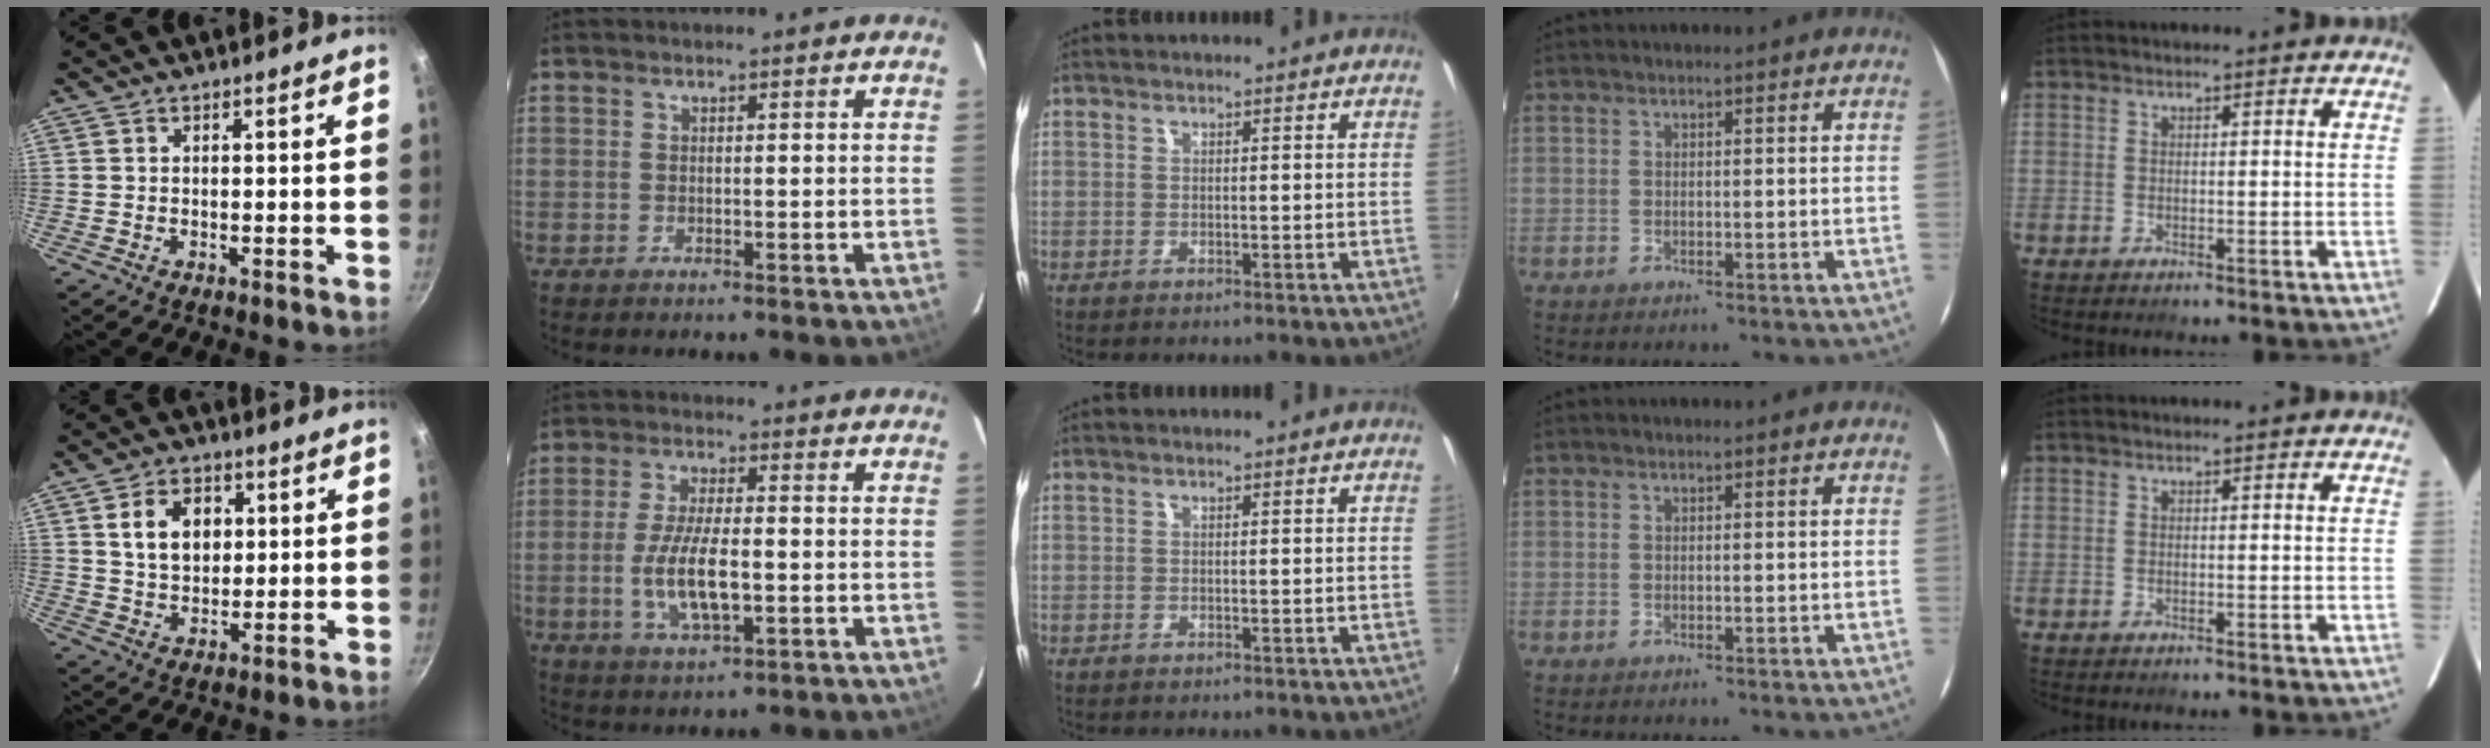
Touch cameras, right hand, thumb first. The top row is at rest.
{"thumb": {"total": 9.1, "force": [2.3, 6.6, 5.9], "torque": [-0.076, -0.003, 0.041]}, "index": {"total": 9.9, "force": [-2.0, 3.4, 9.1], "torque": [-0.183, -0.009, -0.034]}}